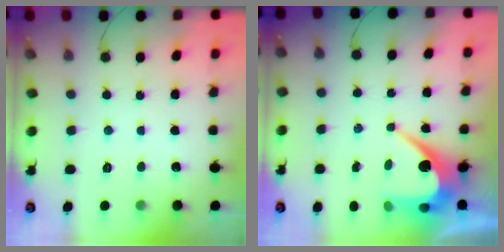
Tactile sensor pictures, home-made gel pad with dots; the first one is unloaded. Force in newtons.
{"total": 7.7, "press": 7.7, "slide": 0.5}